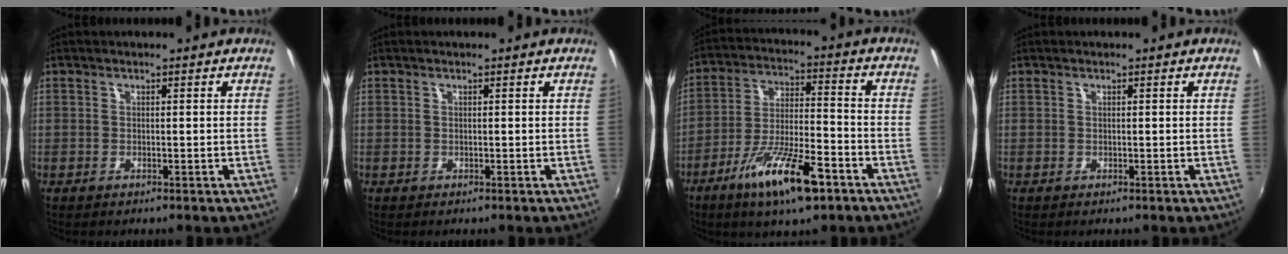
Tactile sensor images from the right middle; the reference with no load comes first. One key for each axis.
{"total": 0.0}
{"total": 14.2, "fx": -8.5, "fy": 3.5, "fz": 10.8, "tx": -0.213, "ty": -0.019, "tz": -0.150}
{"total": 0.0}